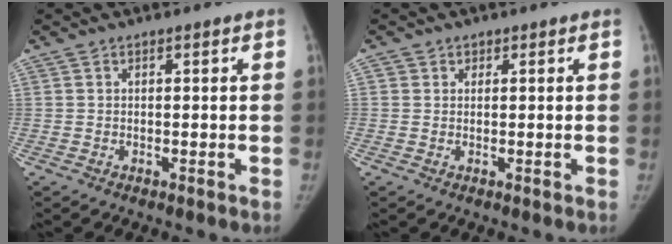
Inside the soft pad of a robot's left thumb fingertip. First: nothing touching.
{"total": 0.9, "force": [0.5, 0.8, -0.1], "torque": [0.007, -0.001, 0.007]}